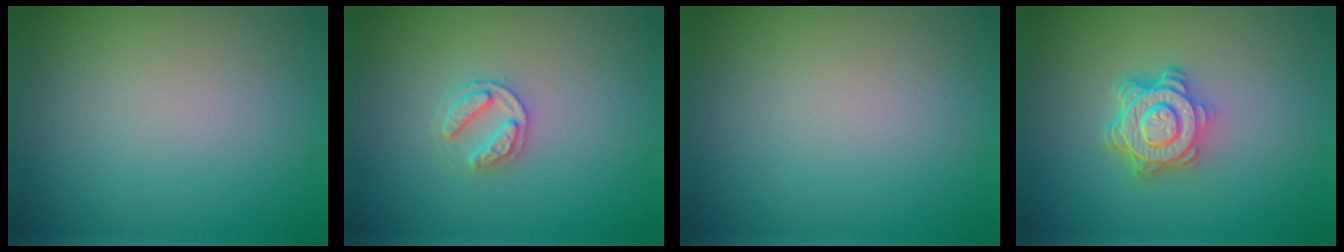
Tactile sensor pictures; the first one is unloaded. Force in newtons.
{"total": 2.0, "press": 2.0, "slide": 0.3}
{"total": 0.0}
{"total": 4.8, "press": 3.7, "slide": 3.1}